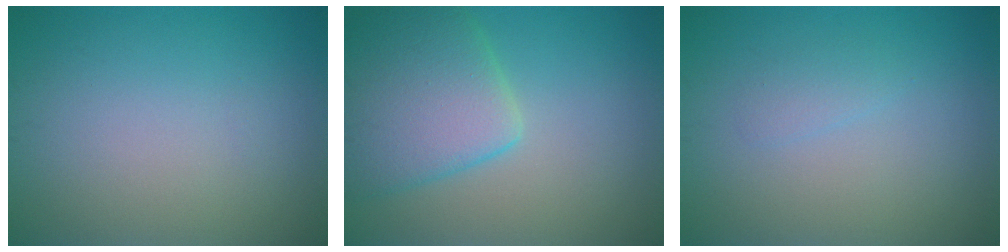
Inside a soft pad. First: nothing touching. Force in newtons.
{"total": 6.5, "press": 6.5, "slide": 0.6}
{"total": 1.0, "press": 1.0, "slide": 0.1}